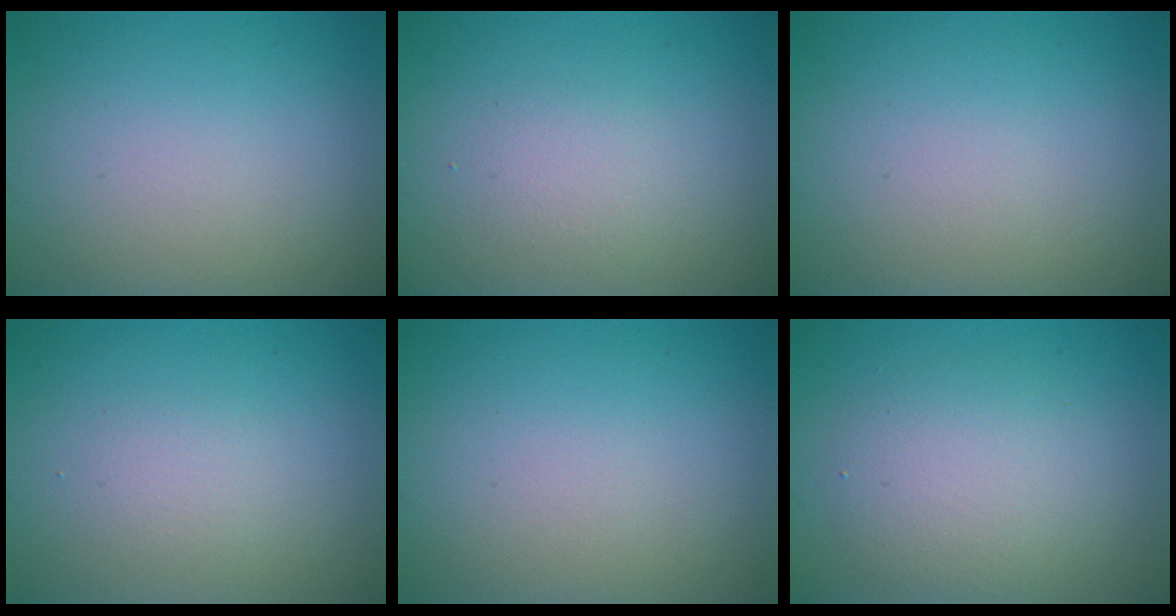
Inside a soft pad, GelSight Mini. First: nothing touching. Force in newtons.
{"total": 1.6, "press": 1.6, "slide": 0.1}
{"total": 0.0}
{"total": 1.3, "press": 1.3, "slide": 0.1}
{"total": 0.0}
{"total": 4.0, "press": 4.0, "slide": 0.1}